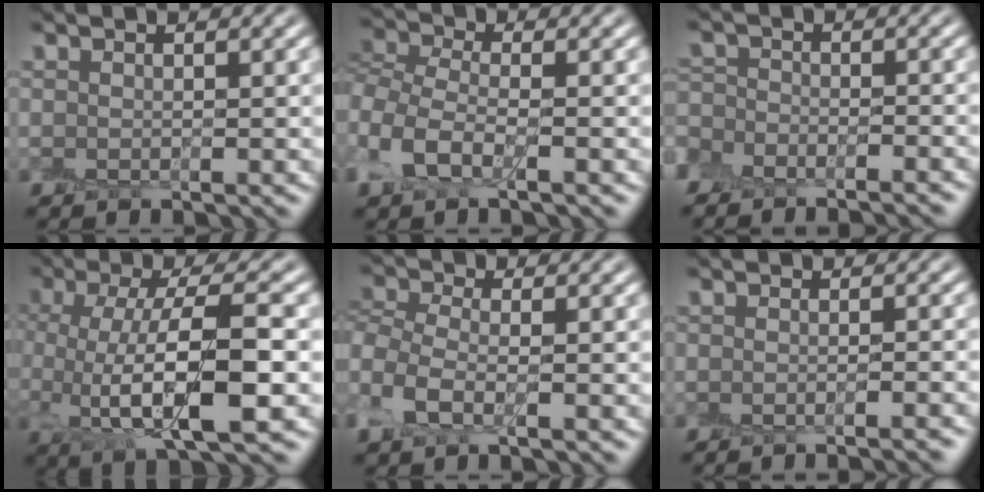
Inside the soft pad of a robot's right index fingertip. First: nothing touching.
{"total": 4.4, "force": [-1.6, 2.5, 3.2], "torque": [-0.082, 0.001, -0.042]}
{"total": 5.8, "force": [-5.4, 1.9, 1.1], "torque": [-0.007, -0.002, -0.077]}
{"total": 8.8, "force": [-0.8, 3.2, 8.2], "torque": [-0.146, 0.000, -0.012]}
{"total": 3.7, "force": [-0.8, 2.3, 2.8], "torque": [-0.067, 0.002, -0.029]}
{"total": 2.2, "force": [-1.7, 0.3, 1.4], "torque": [-0.003, 0.002, -0.022]}